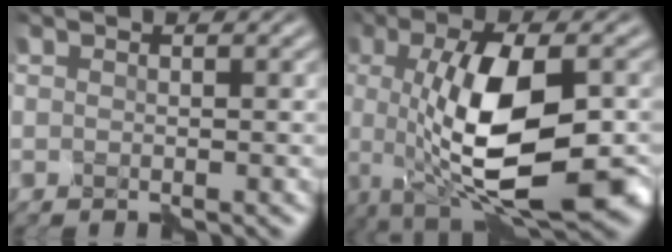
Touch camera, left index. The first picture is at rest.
{"total": 13.1, "force": [-1.2, 4.9, 12.1], "torque": [-0.191, -0.014, -0.020]}